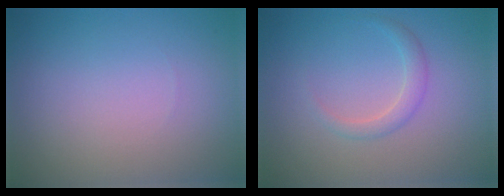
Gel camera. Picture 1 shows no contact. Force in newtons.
{"total": 1.6, "press": 1.6, "slide": 0.1}